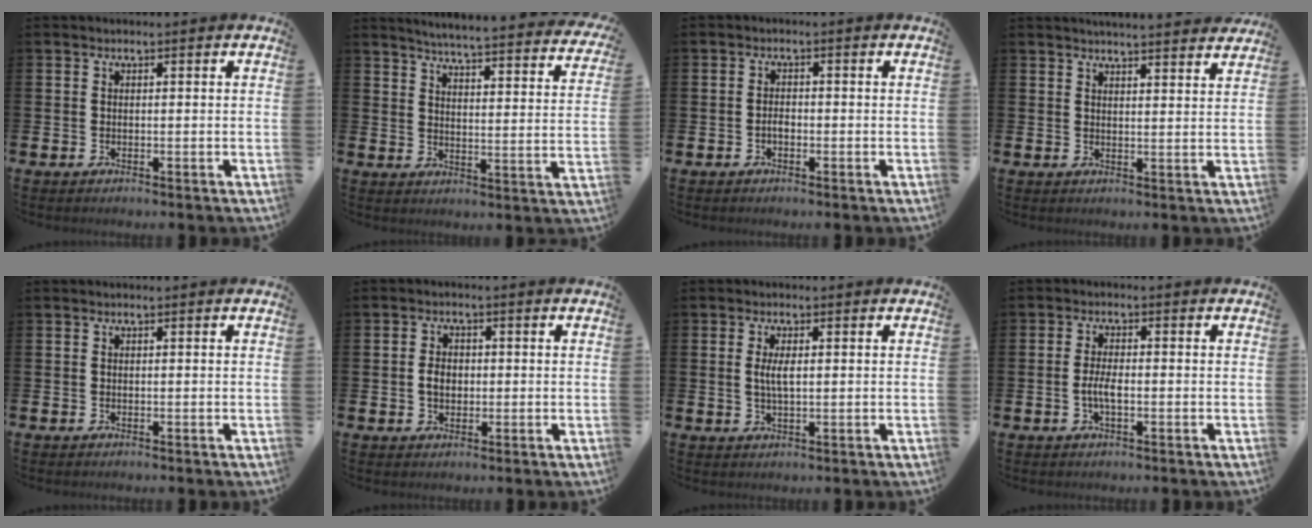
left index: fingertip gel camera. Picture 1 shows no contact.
{"total": 4.8, "force": [4.6, -0.2, 1.3], "torque": [-0.038, -0.049, 0.074]}
{"total": 1.4, "force": [-0.5, 0.8, 1.0], "torque": [-0.014, -0.001, -0.012]}
{"total": 3.9, "force": [3.9, -0.4, 0.1], "torque": [0.002, -0.026, 0.069]}
{"total": 0.0}
{"total": 2.7, "force": [0.0, 2.1, 1.7], "torque": [-0.015, 0.000, -0.008]}
{"total": 2.9, "force": [0.6, 1.0, 2.6], "torque": [-0.048, 0.003, 0.007]}
{"total": 2.6, "force": [-0.6, 0.9, 2.4], "torque": [-0.046, -0.003, -0.015]}